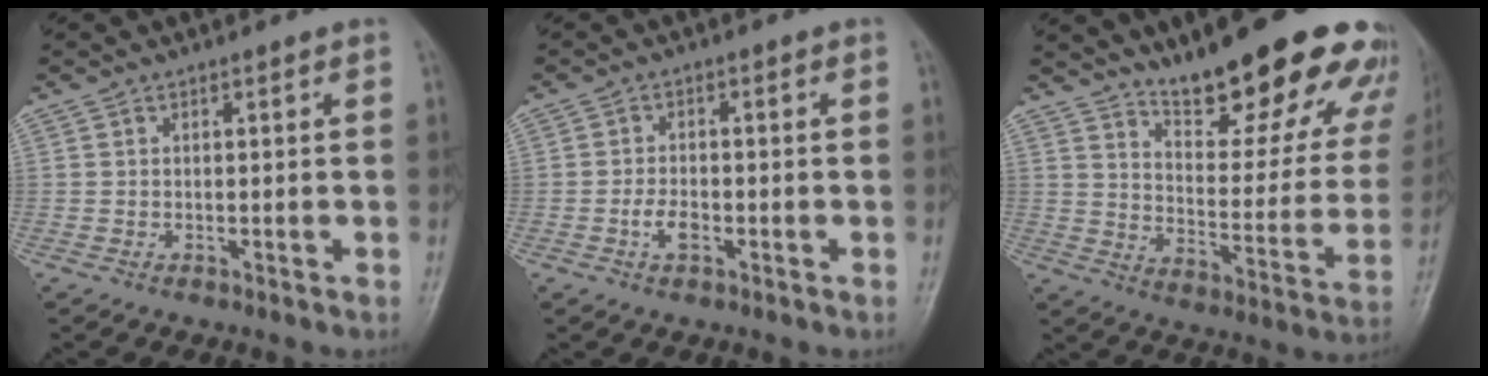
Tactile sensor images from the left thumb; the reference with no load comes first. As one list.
[{"total": 3.2, "force": [-1.4, 1.8, 2.3], "torque": [-0.036, 0.008, -0.027]}, {"total": 24.6, "force": [18.5, 7.2, 14.6], "torque": [-0.150, -0.104, 0.254]}]